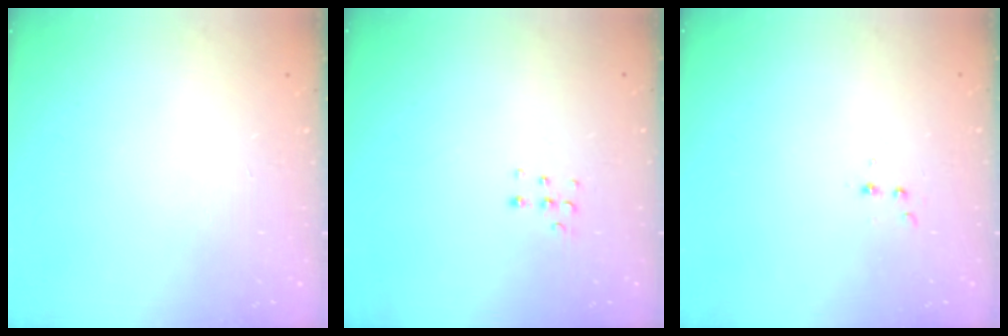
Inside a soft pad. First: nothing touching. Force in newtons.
{"total": 3.9, "press": 3.8, "slide": 1.0}
{"total": 3.2, "press": 3.1, "slide": 1.0}